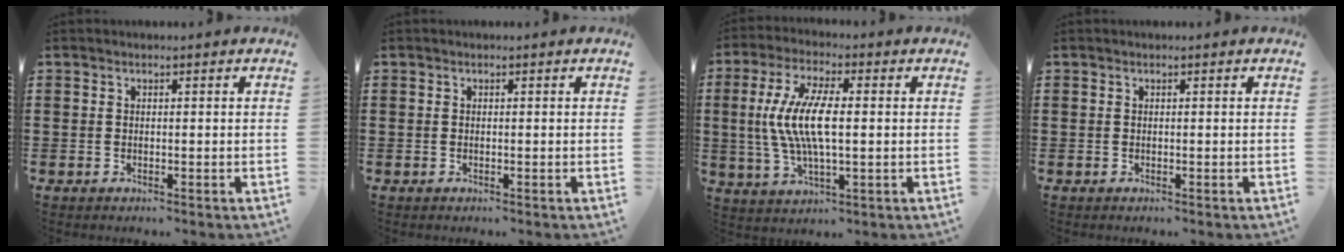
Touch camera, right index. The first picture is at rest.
{"total": 0.0}
{"total": 10.0, "force": [0.3, 3.2, 9.4], "torque": [-0.213, -0.007, -0.005]}
{"total": 0.0}